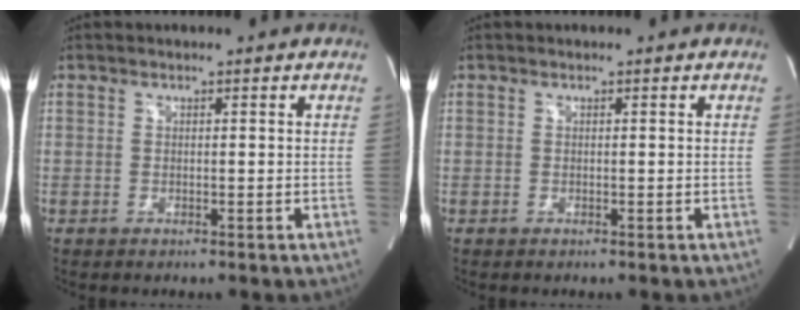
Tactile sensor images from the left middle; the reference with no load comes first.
{"total": 0.0}